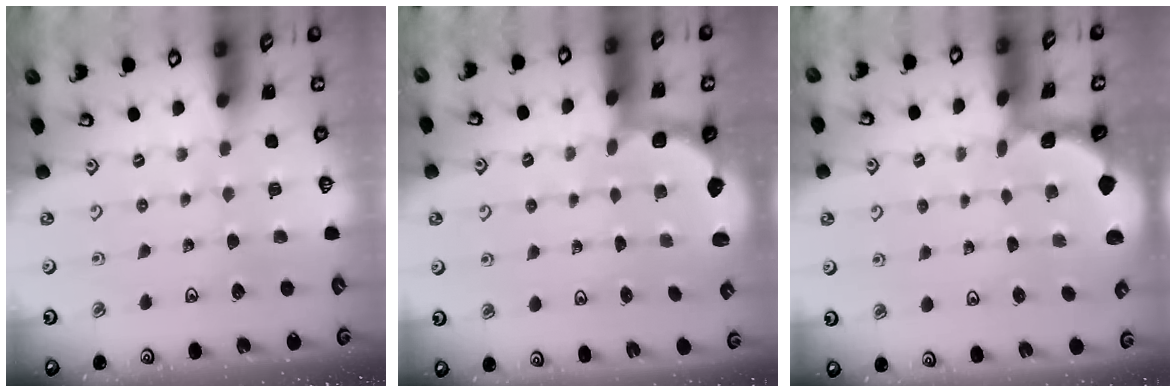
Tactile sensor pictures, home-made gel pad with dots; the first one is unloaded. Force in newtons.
{"total": 2.7, "press": 2.3, "slide": 1.5}
{"total": 1.3, "press": 1.2, "slide": 0.2}